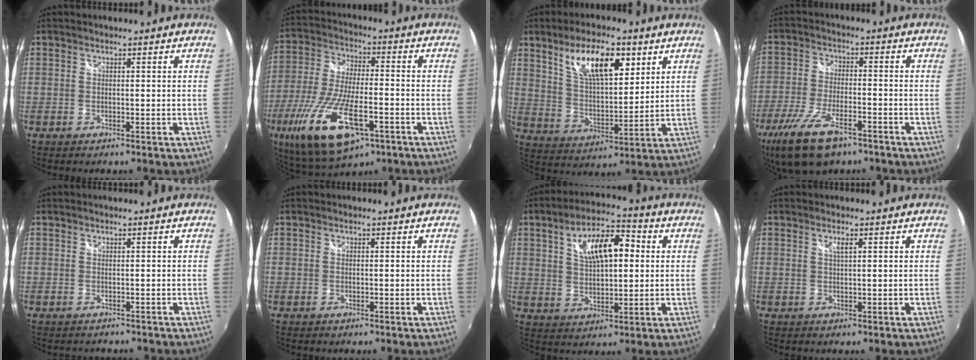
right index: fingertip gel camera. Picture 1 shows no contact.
{"total": 21.1, "force": [-9.9, 8.0, 16.8], "torque": [-0.354, -0.056, -0.173]}
{"total": 13.6, "force": [7.2, 5.3, 10.3], "torque": [-0.177, 0.012, 0.133]}
{"total": 13.9, "force": [-9.1, 5.6, 9.0], "torque": [-0.206, -0.032, -0.167]}
{"total": 1.1, "force": [-0.8, 0.7, 0.0], "torque": [-0.005, -0.002, -0.010]}
{"total": 0.0}
{"total": 12.3, "force": [3.2, 5.4, 10.6], "torque": [-0.178, 0.025, 0.055]}
{"total": 1.3, "force": [0.7, 0.1, 1.1], "torque": [-0.020, 0.000, 0.010]}